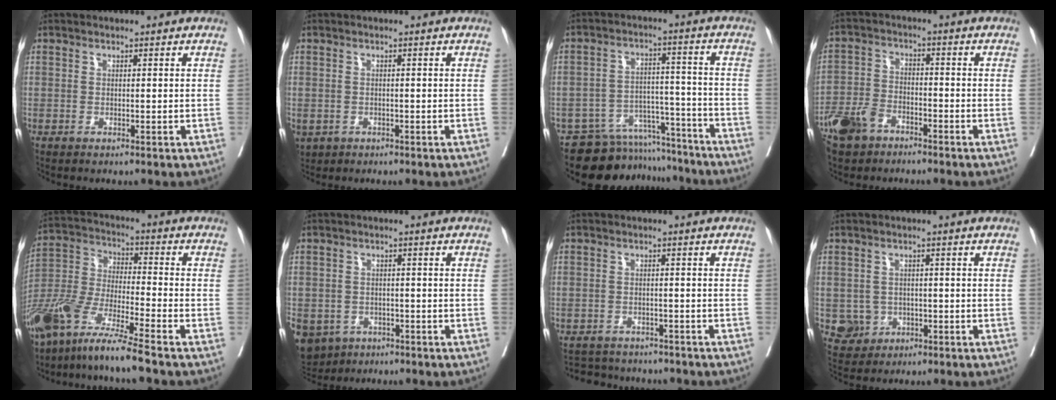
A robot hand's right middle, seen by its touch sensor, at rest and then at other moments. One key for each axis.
{"total": 3.9, "fx": -1.9, "fy": 3.1, "fz": 1.2, "tx": -0.036, "ty": -0.005, "tz": -0.024}
{"total": 12.2, "fx": -11.5, "fy": 4.0, "fz": 0.0, "tx": 0.010, "ty": 0.041, "tz": -0.165}
{"total": 7.0, "fx": -5.0, "fy": 3.6, "fz": 3.2, "tx": -0.079, "ty": -0.005, "tz": -0.100}
{"total": 12.8, "fx": -9.8, "fy": -0.3, "fz": 8.2, "tx": -0.179, "ty": -0.024, "tz": -0.192}
{"total": 8.9, "fx": -5.1, "fy": 6.8, "fz": 2.5, "tx": -0.066, "ty": -0.007, "tz": -0.071}
{"total": 8.2, "fx": -7.7, "fy": 2.6, "fz": 1.6, "tx": -0.029, "ty": 0.005, "tz": -0.096}
{"total": 4.0, "fx": -1.0, "fy": 3.8, "fz": 0.4, "tx": 0.003, "ty": 0.009, "tz": -0.011}